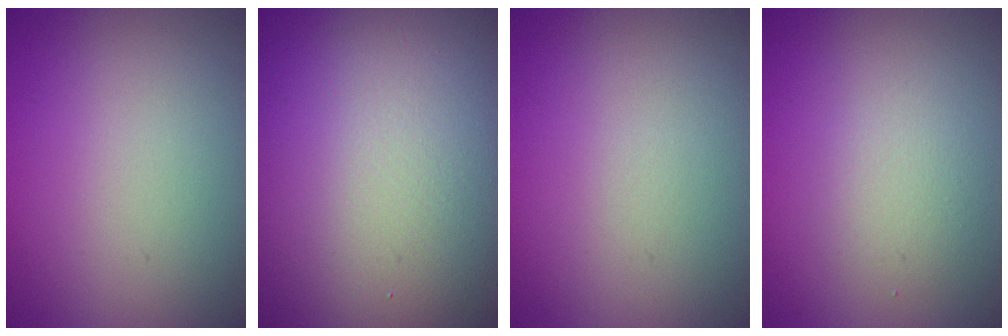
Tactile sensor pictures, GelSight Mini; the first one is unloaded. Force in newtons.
{"total": 22.5, "press": 22.5, "slide": 1.0}
{"total": 0.0}
{"total": 1.9, "press": 1.9, "slide": 0.2}